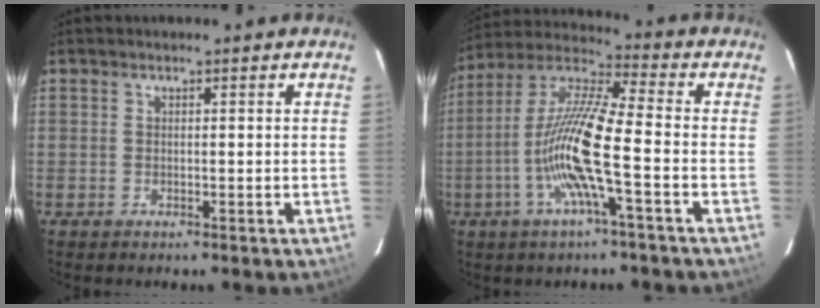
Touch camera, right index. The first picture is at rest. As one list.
[{"total": 13.6, "force": [-4.2, 0.8, 12.9], "torque": [-0.252, -0.001, -0.087]}]